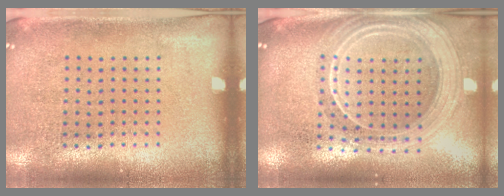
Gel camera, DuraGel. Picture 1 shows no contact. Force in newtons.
{"total": 2.5, "press": 2.1, "slide": 1.3}